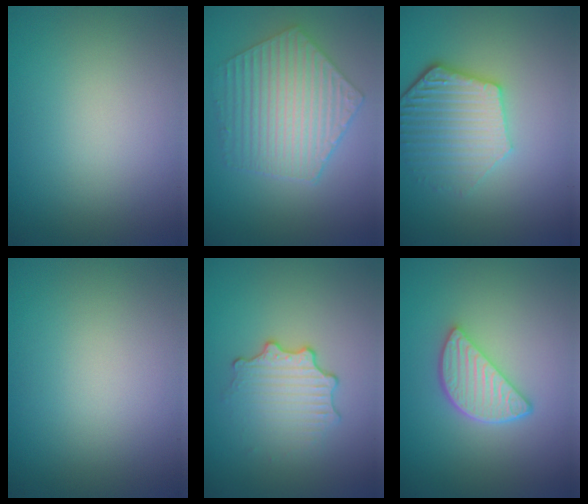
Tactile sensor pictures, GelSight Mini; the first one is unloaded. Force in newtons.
{"total": 5.8, "press": 4.7, "slide": 3.4}
{"total": 5.3, "press": 4.2, "slide": 3.2}
{"total": 0.0}
{"total": 3.2, "press": 2.5, "slide": 1.9}
{"total": 3.9, "press": 3.2, "slide": 2.3}